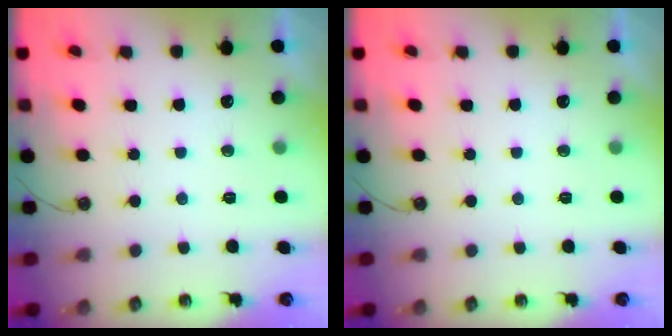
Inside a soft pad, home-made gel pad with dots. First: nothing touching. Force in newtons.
{"total": 0.0}